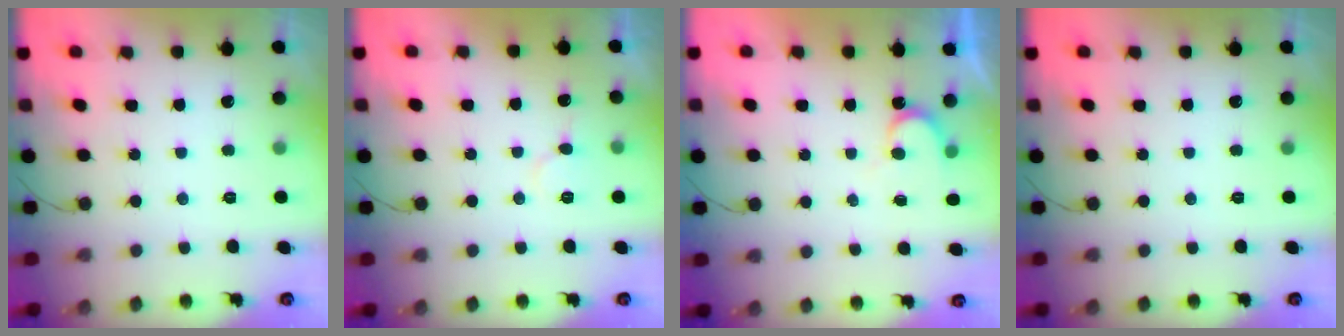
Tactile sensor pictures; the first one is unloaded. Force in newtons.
{"total": 6.8, "press": 6.7, "slide": 0.7}
{"total": 3.9, "press": 3.9, "slide": 0.4}
{"total": 0.0}